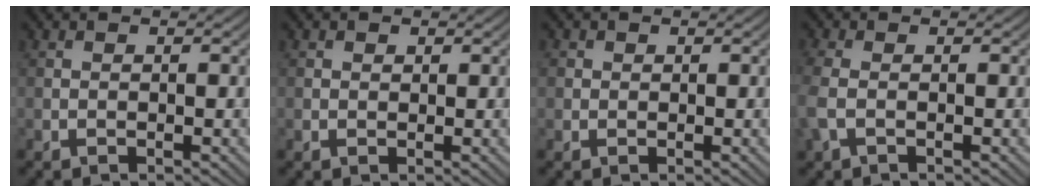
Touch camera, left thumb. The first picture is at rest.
{"total": 0.9, "force": [0.4, 0.7, 0.2], "torque": [-0.003, -0.003, 0.007]}
{"total": 1.2, "force": [0.4, 1.1, 0.2], "torque": [-0.002, -0.002, 0.004]}
{"total": 3.2, "force": [-0.7, 1.8, 2.6], "torque": [-0.084, -0.001, -0.022]}